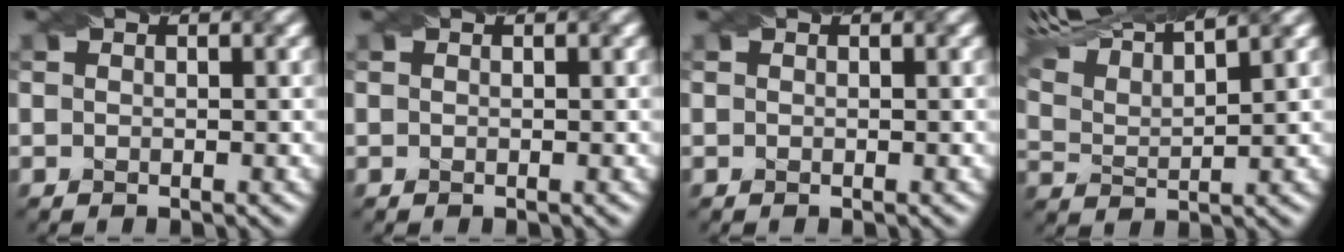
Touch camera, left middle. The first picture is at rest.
{"total": 0.0}
{"total": 0.0}
{"total": 9.7, "force": [8.7, 1.4, 4.1], "torque": [-0.102, 0.026, 0.127]}